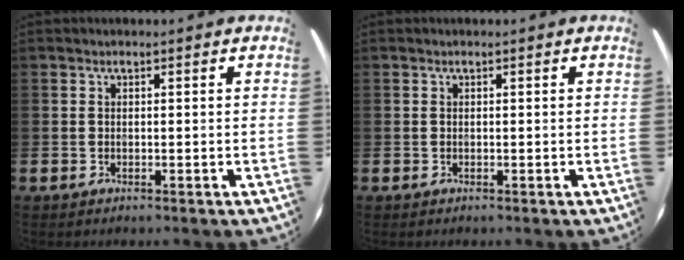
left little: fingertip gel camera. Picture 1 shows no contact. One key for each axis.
{"total": 0.0}